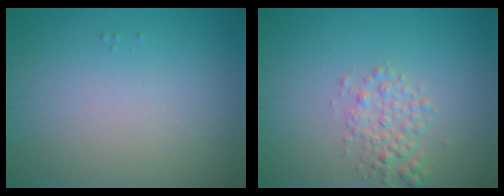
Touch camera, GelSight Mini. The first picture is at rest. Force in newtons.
{"total": 2.2, "press": 2.2, "slide": 0.1}